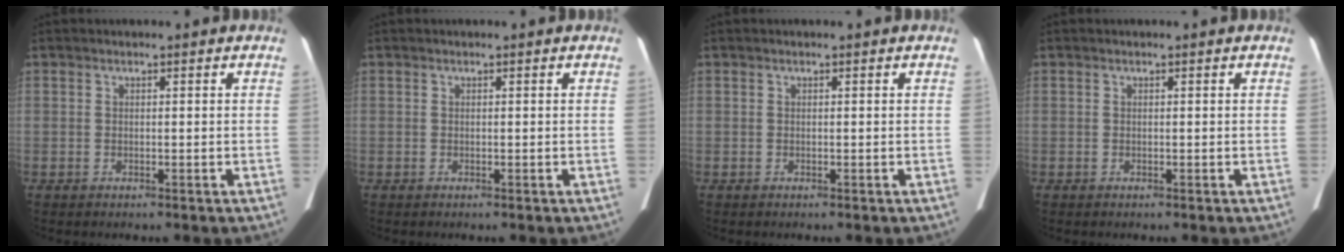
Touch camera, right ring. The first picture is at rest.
{"total": 0.0}
{"total": 0.0}
{"total": 0.0}